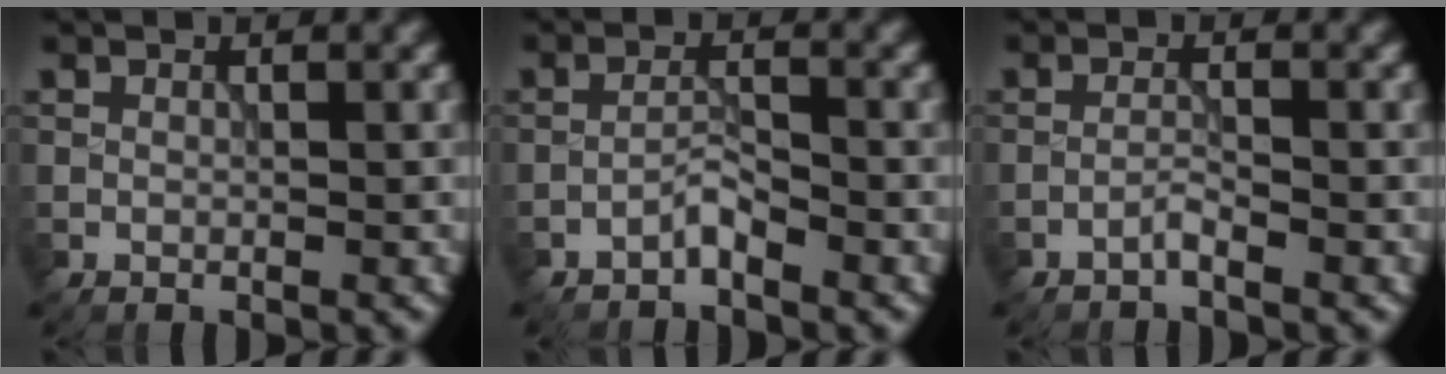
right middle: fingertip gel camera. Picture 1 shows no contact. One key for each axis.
{"total": 1.5, "fx": -1.3, "fy": 0.1, "fz": 0.8, "tx": -0.013, "ty": 0.008, "tz": -0.028}
{"total": 1.0, "fx": -0.8, "fy": 0.0, "fz": 0.6, "tx": -0.010, "ty": 0.006, "tz": -0.021}